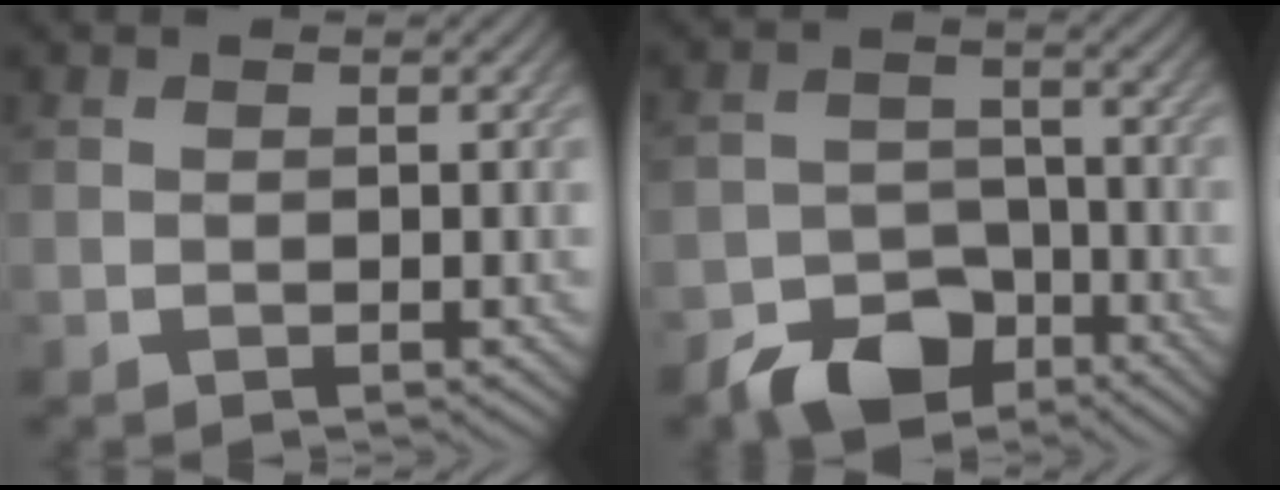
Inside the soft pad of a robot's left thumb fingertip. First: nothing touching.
{"total": 7.5, "force": [-5.1, 4.5, 3.2], "torque": [-0.055, -0.005, -0.098]}